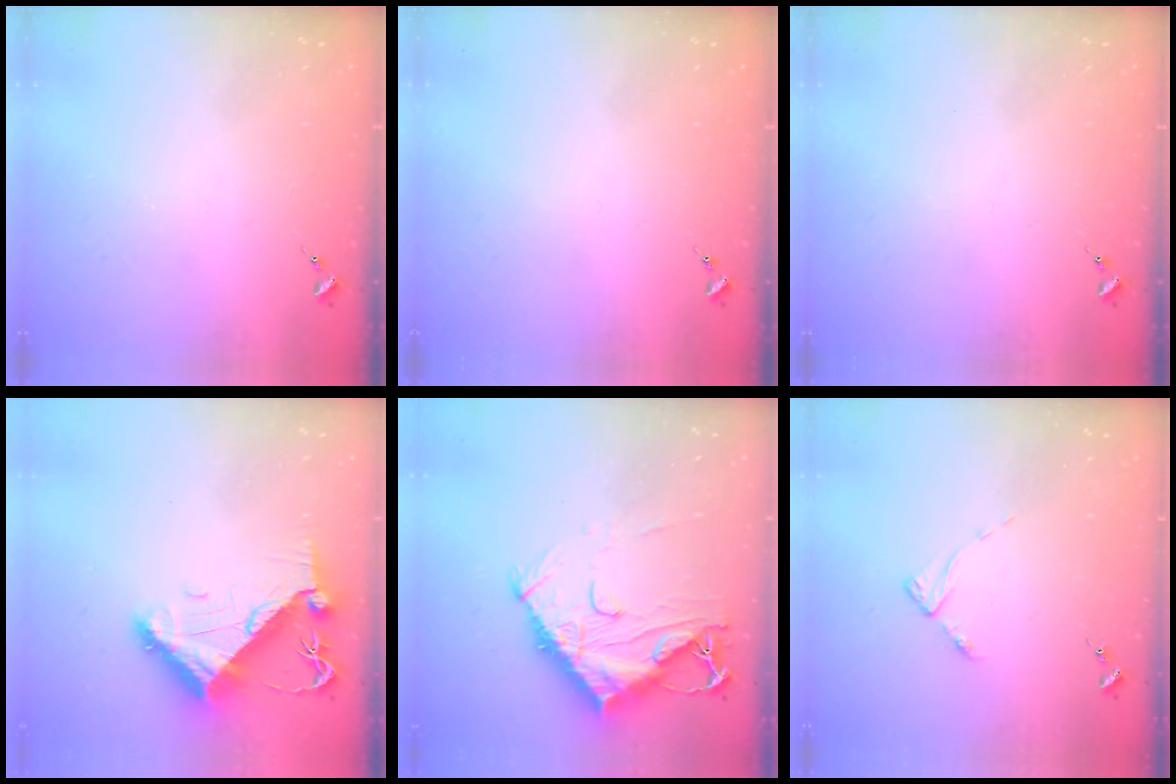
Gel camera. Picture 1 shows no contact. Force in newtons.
{"total": 0.0}
{"total": 0.0}
{"total": 11.0, "press": 10.9, "slide": 1.4}
{"total": 14.7, "press": 14.6, "slide": 1.5}
{"total": 3.5, "press": 3.5, "slide": 0.6}